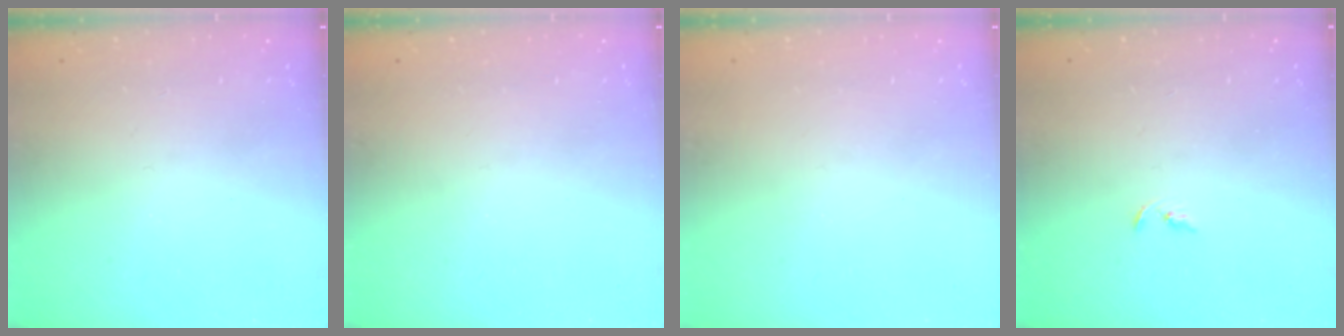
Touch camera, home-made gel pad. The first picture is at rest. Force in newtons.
{"total": 0.0}
{"total": 0.0}
{"total": 2.4, "press": 2.3, "slide": 0.2}